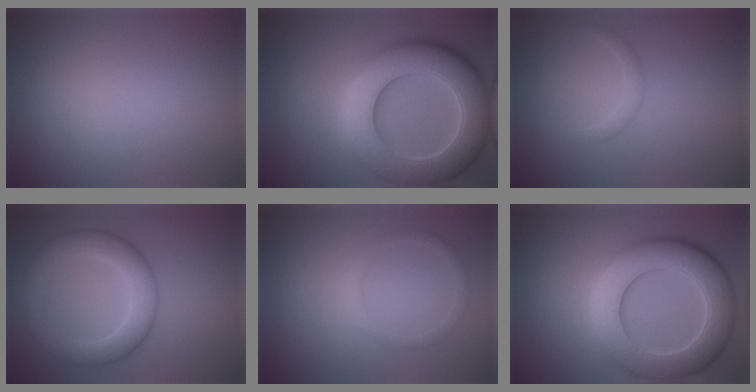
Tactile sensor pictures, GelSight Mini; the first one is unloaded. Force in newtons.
{"total": 11.2, "press": 11.2, "slide": 0.6}
{"total": 1.0, "press": 1.0, "slide": 0.1}
{"total": 5.2, "press": 5.2, "slide": 0.2}
{"total": 1.2, "press": 1.2, "slide": 0.0}
{"total": 9.3, "press": 9.2, "slide": 0.7}